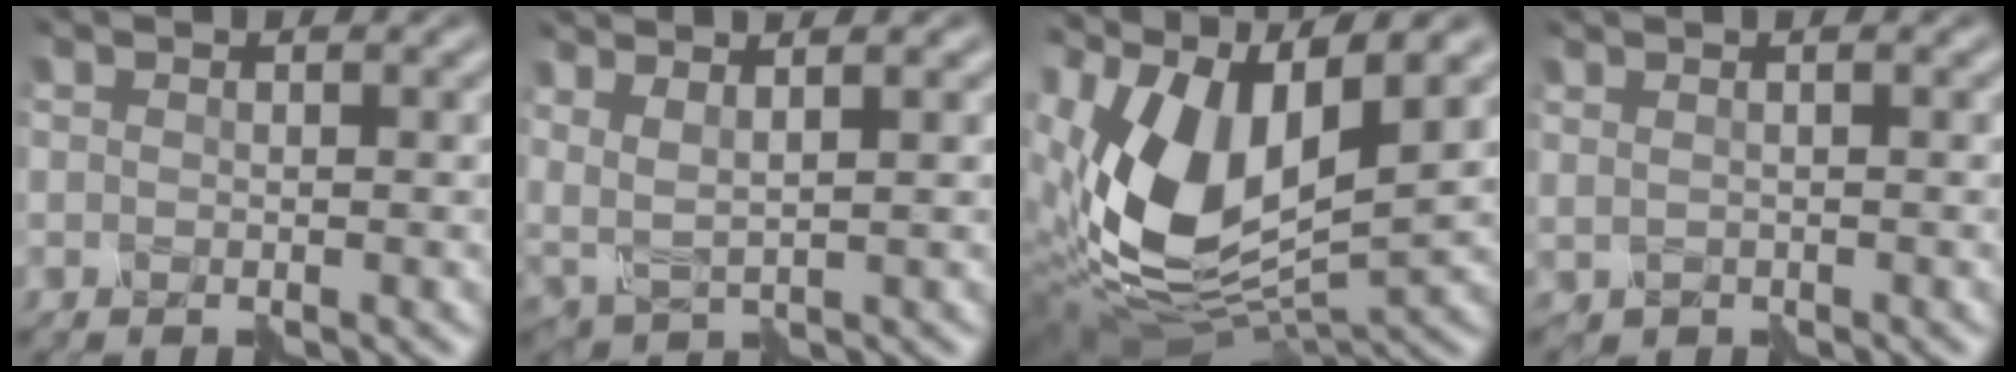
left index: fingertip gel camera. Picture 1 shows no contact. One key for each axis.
{"total": 3.7, "fx": 2.2, "fy": 0.8, "fz": 2.8, "tx": -0.063, "ty": 0.006, "tz": 0.040}
{"total": 12.9, "fx": 3.0, "fy": 6.5, "fz": 10.6, "tx": -0.233, "ty": -0.004, "tz": 0.053}
{"total": 1.3, "fx": 0.8, "fy": 0.4, "fz": 1.0, "tx": -0.018, "ty": -0.005, "tz": 0.014}